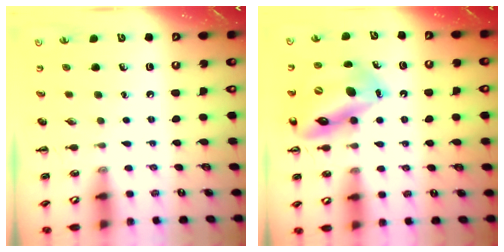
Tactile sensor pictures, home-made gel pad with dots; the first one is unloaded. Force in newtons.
{"total": 16.3, "press": 15.8, "slide": 3.9}